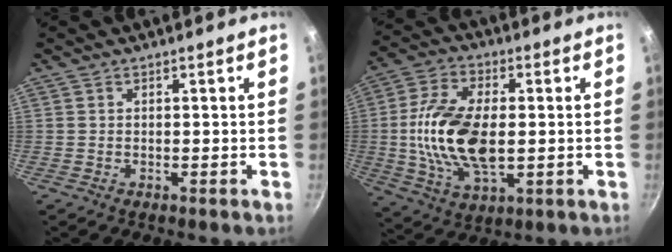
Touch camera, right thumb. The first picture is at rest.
{"total": 16.4, "force": [-0.2, 8.9, 13.8], "torque": [-0.264, 0.009, -0.004]}